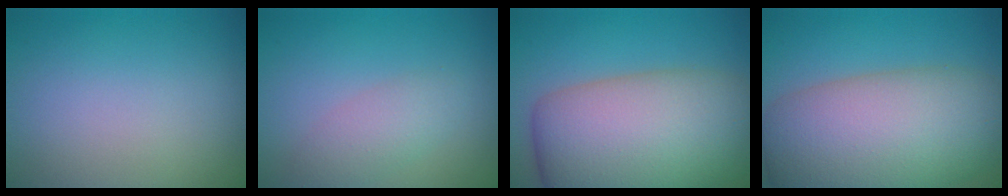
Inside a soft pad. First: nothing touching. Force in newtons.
{"total": 2.3, "press": 2.3, "slide": 0.1}
{"total": 12.7, "press": 12.7, "slide": 0.6}
{"total": 11.8, "press": 11.8, "slide": 0.5}